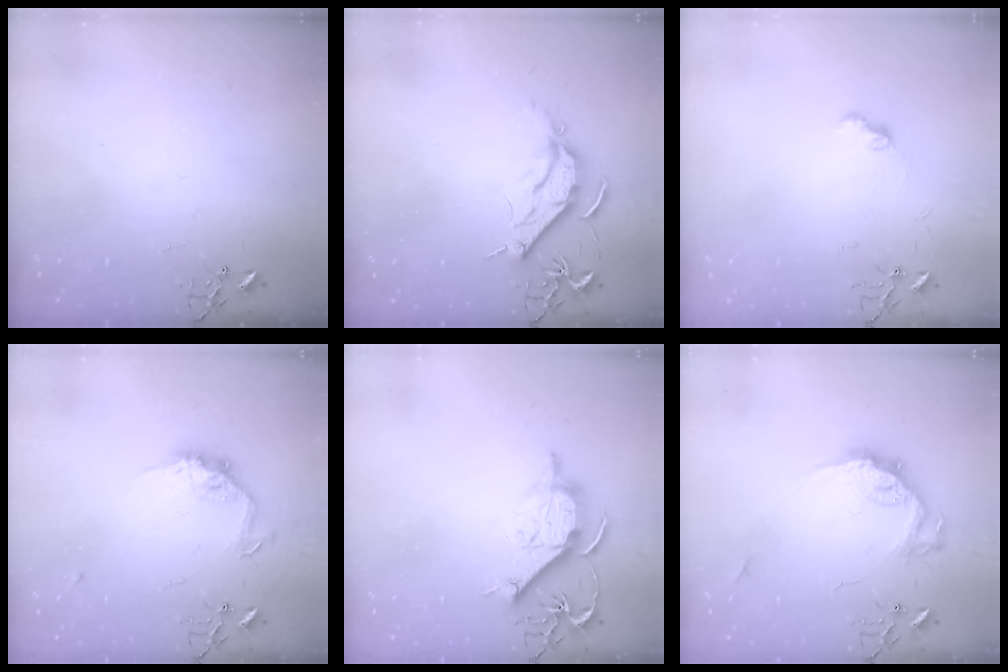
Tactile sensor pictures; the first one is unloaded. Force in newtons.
{"total": 9.1, "press": 9.0, "slide": 0.8}
{"total": 6.9, "press": 6.9, "slide": 0.7}
{"total": 10.9, "press": 10.9, "slide": 0.5}
{"total": 11.7, "press": 11.7, "slide": 0.6}
{"total": 14.5, "press": 14.5, "slide": 1.2}